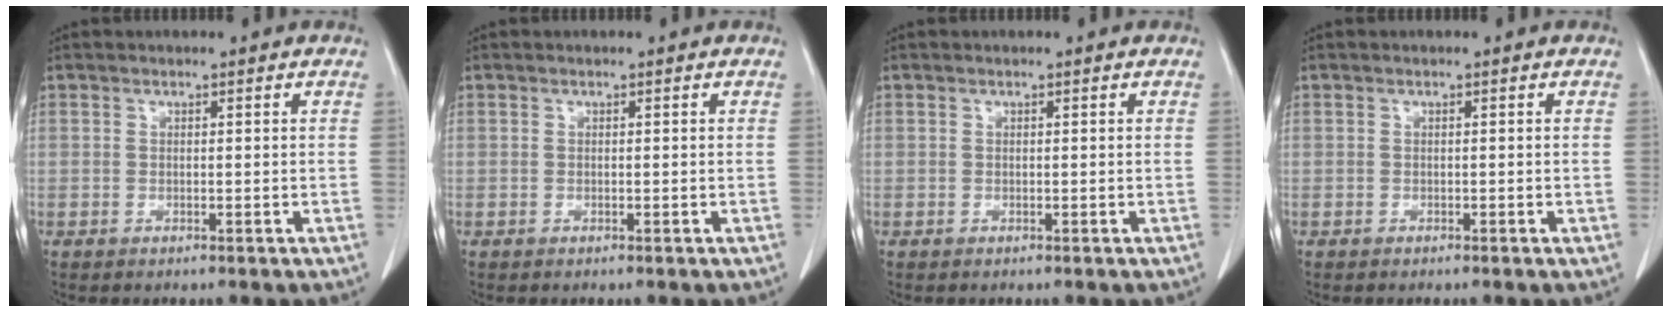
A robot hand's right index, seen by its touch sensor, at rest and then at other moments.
{"total": 0.0}
{"total": 0.0}
{"total": 0.0}